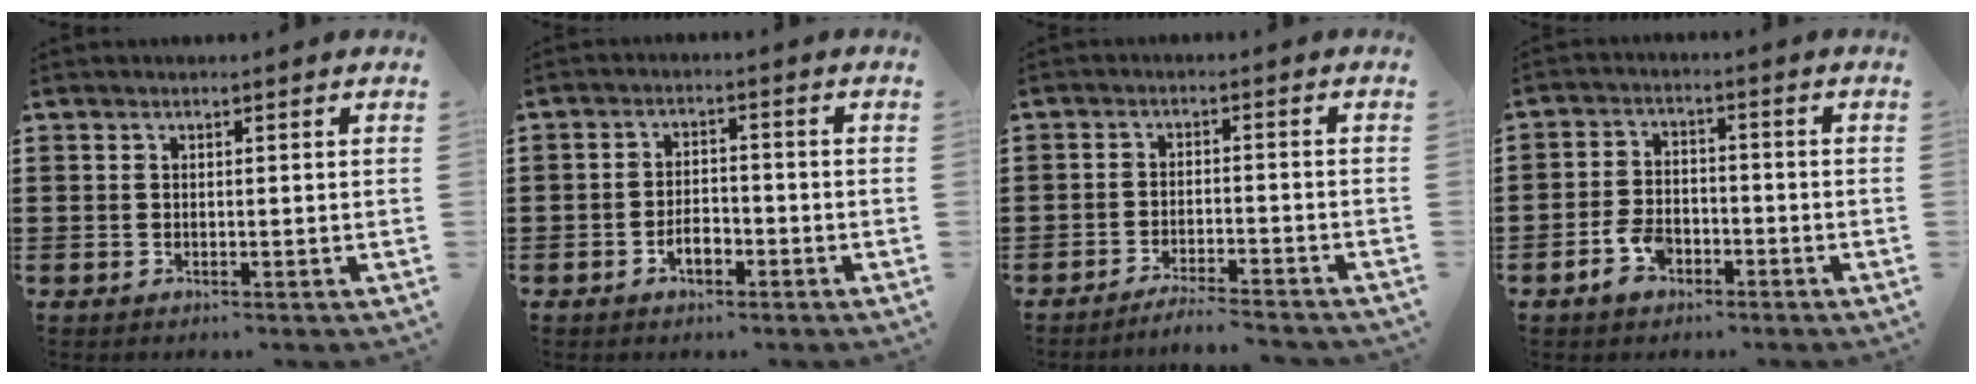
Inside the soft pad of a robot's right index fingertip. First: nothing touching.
{"total": 3.5, "force": [-1.9, 1.7, 2.5], "torque": [-0.036, 0.002, -0.038]}
{"total": 3.2, "force": [-3.1, -0.2, 0.8], "torque": [-0.016, 0.002, -0.063]}
{"total": 4.3, "force": [-2.6, 2.4, 2.4], "torque": [-0.057, 0.002, -0.051]}